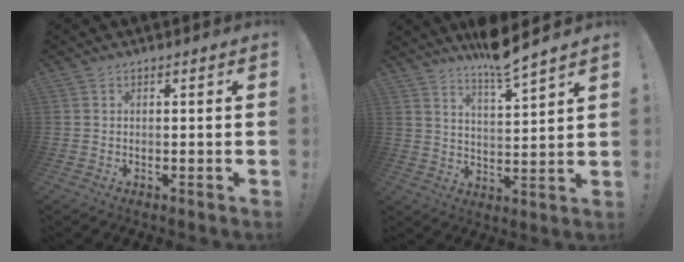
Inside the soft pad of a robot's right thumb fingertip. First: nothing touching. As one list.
[{"total": 8.6, "force": [7.6, -0.2, 3.9], "torque": [-0.064, -0.056, 0.128]}]